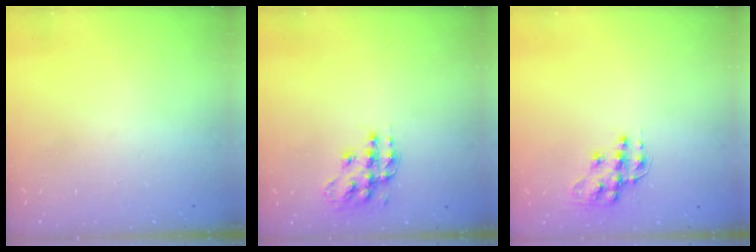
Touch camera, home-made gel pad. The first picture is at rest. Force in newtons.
{"total": 13.8, "press": 13.7, "slide": 0.8}
{"total": 11.6, "press": 11.5, "slide": 0.8}